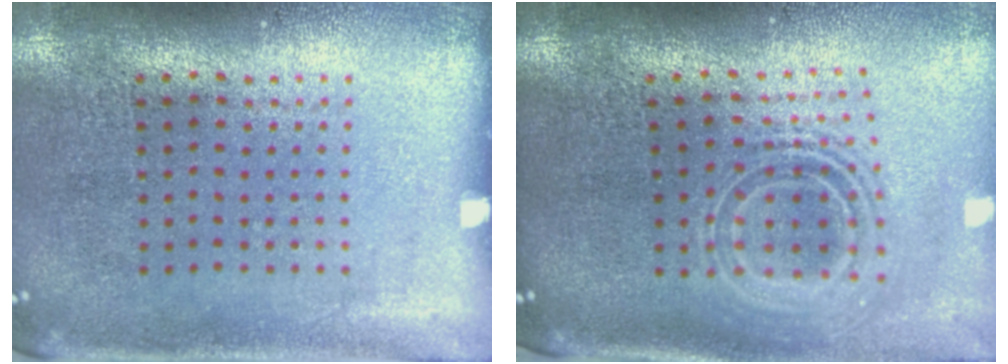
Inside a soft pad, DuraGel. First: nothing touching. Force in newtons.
{"total": 2.1, "press": 1.6, "slide": 1.4}